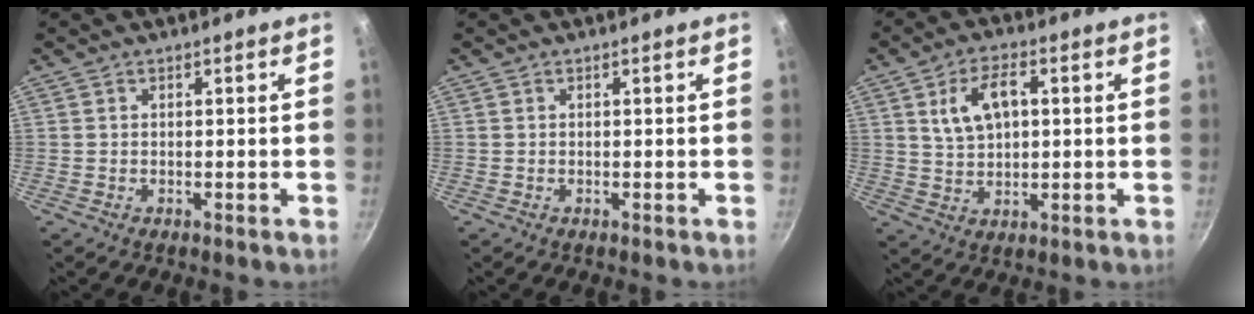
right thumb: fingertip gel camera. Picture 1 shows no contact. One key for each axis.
{"total": 0.0}
{"total": 8.7, "fx": 2.1, "fy": 5.0, "fz": 6.8, "tx": -0.109, "ty": 0.007, "tz": 0.041}